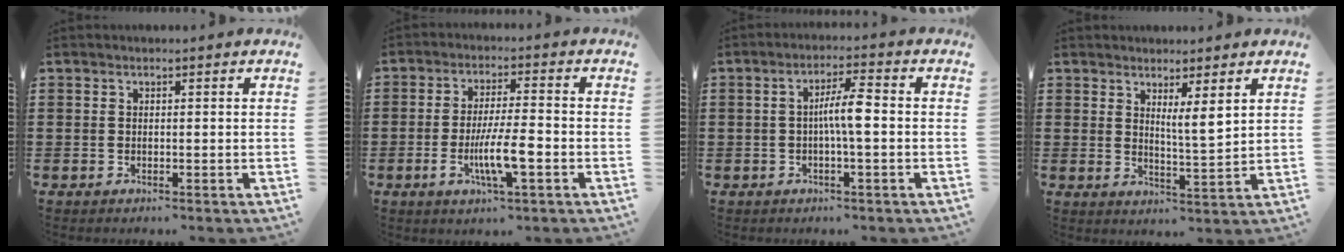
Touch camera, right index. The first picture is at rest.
{"total": 7.7, "force": [-2.4, 1.3, 7.1], "torque": [-0.144, -0.014, -0.048]}
{"total": 5.0, "force": [-0.4, 0.7, 4.9], "torque": [-0.089, 0.005, -0.011]}
{"total": 4.1, "force": [2.5, 0.1, 3.3], "torque": [-0.055, -0.014, 0.040]}